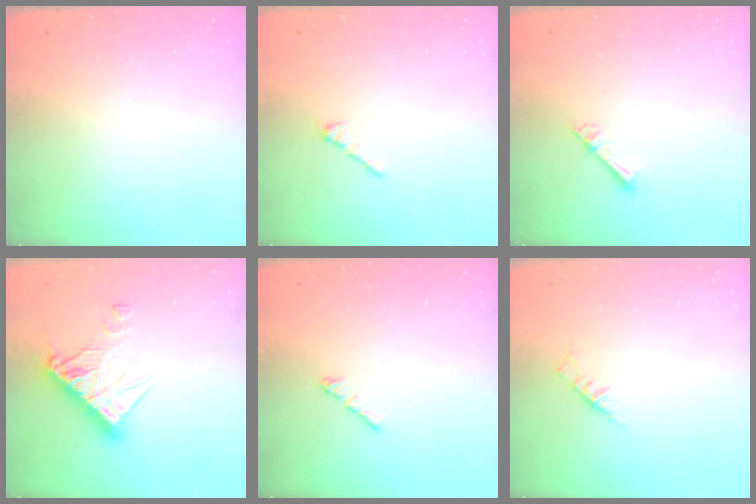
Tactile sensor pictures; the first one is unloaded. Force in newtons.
{"total": 1.7, "press": 1.5, "slide": 0.6}
{"total": 2.9, "press": 2.9, "slide": 0.3}
{"total": 13.9, "press": 13.8, "slide": 1.5}
{"total": 1.2, "press": 1.1, "slide": 0.5}
{"total": 2.3, "press": 2.2, "slide": 0.5}